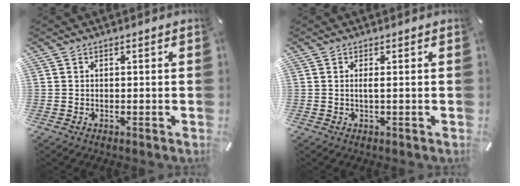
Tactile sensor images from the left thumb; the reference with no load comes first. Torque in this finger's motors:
{"motor_torque": [0.20, 0.12, 0.06, 0.07, 0.00]}